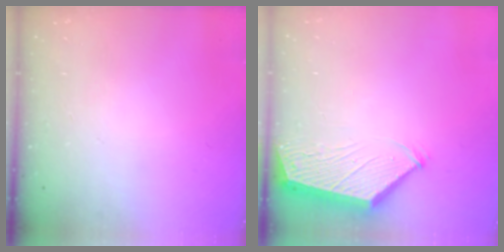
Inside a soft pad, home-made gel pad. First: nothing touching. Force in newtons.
{"total": 3.4, "press": 3.3, "slide": 0.5}